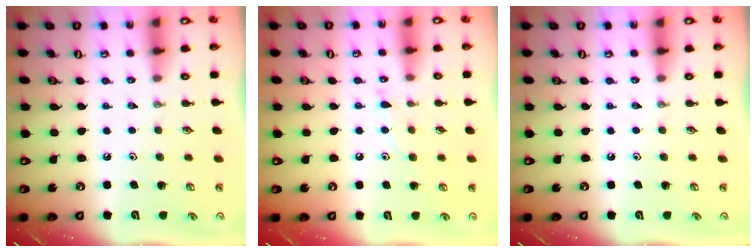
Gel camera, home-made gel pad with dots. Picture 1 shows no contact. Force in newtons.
{"total": 7.0, "press": 7.0, "slide": 0.3}
{"total": 0.0}